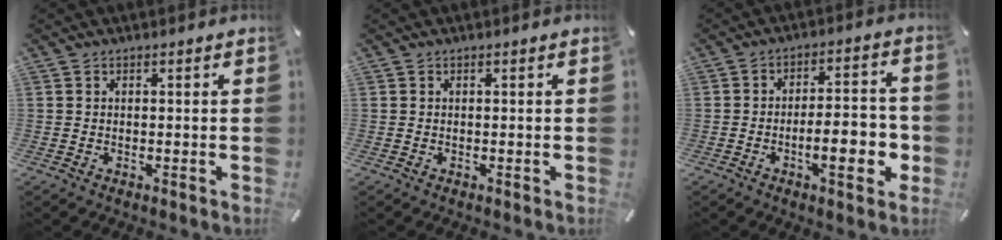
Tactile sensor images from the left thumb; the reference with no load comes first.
{"total": 0.0}
{"total": 12.1, "force": [-3.3, 4.3, 10.8], "torque": [-0.144, 0.009, -0.052]}